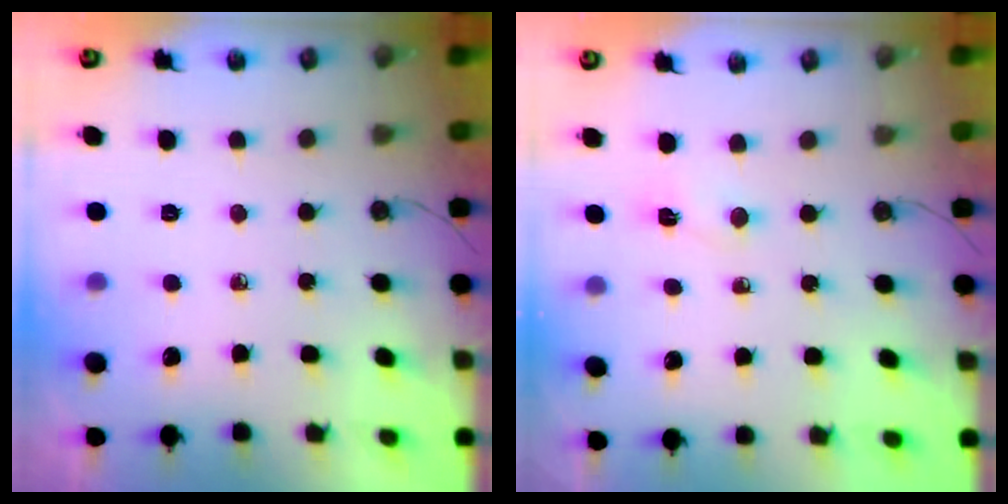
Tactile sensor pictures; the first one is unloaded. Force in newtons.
{"total": 2.3, "press": 2.2, "slide": 0.7}